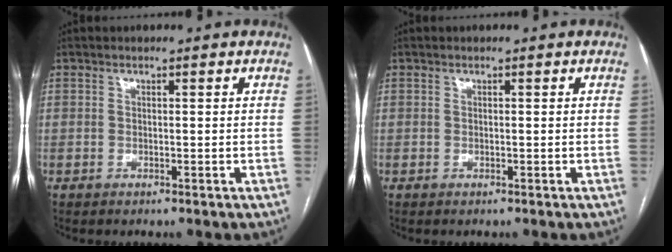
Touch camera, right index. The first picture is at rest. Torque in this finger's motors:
{"motor_torque": [0.00, 0.00, 0.00, 0.00]}